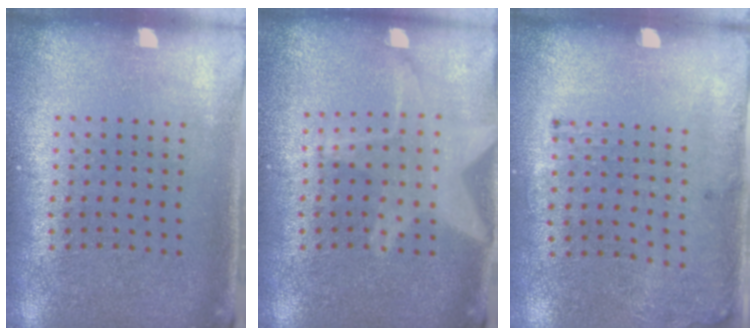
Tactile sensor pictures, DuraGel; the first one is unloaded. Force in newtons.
{"total": 1.8, "press": 1.8, "slide": 0.1}
{"total": 1.8, "press": 1.2, "slide": 1.3}